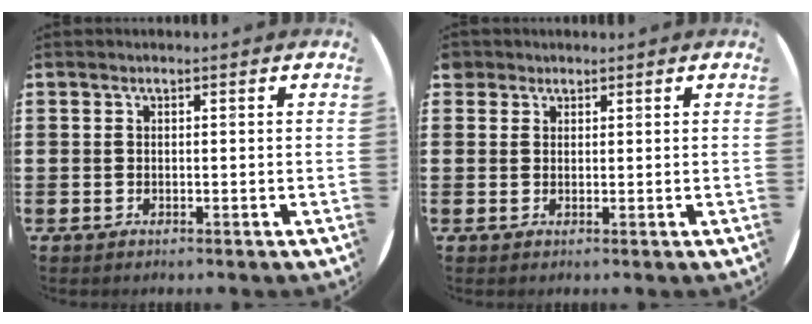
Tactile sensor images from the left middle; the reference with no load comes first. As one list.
[{"total": 1.3, "force": [1.1, 0.7, -0.1], "torque": [0.007, 0.001, 0.020]}]